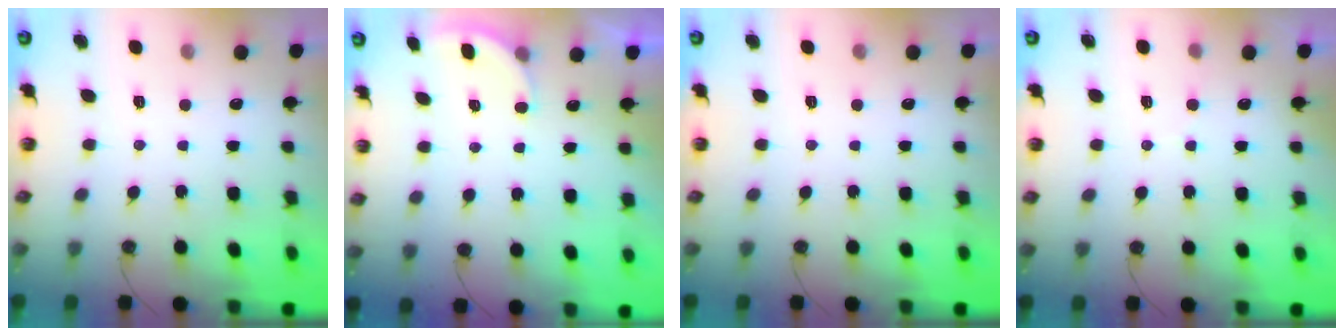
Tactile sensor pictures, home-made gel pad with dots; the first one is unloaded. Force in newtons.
{"total": 2.8, "press": 2.6, "slide": 1.0}
{"total": 0.0}
{"total": 3.7, "press": 3.7, "slide": 0.4}